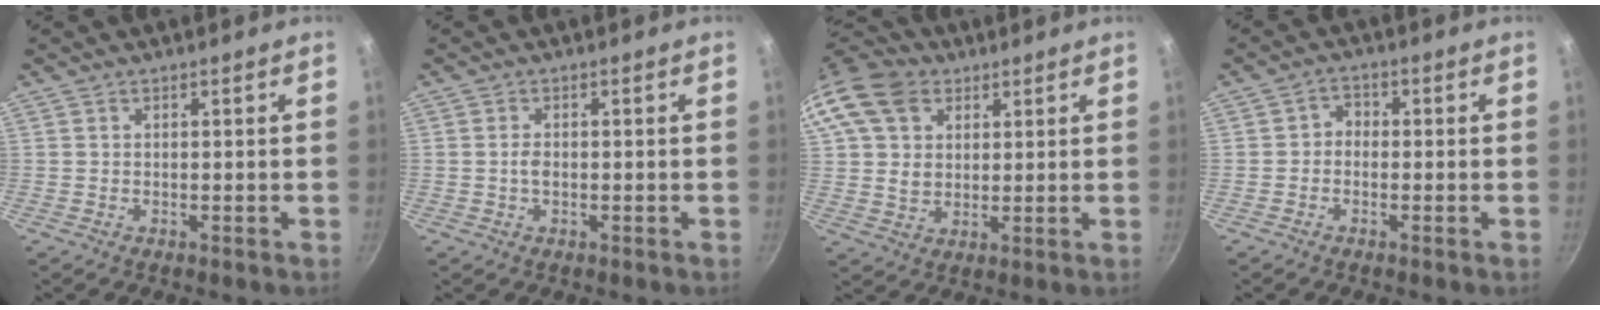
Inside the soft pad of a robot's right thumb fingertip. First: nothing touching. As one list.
[{"total": 1.8, "force": [-0.3, 1.1, 1.4], "torque": [-0.027, 0.005, -0.006]}, {"total": 15.4, "force": [5.9, 11.6, 8.3], "torque": [-0.158, 0.008, 0.101]}, {"total": 2.5, "force": [-0.7, 2.1, 1.2], "torque": [-0.009, 0.012, -0.020]}]